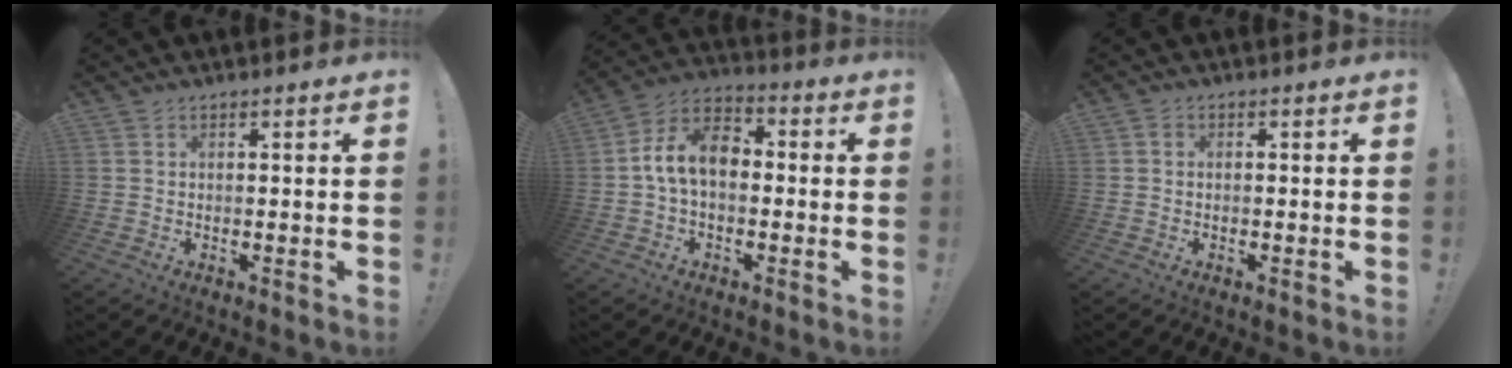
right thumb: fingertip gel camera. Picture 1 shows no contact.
{"total": 11.4, "force": [0.1, 7.2, 8.8], "torque": [-0.154, 0.016, 0.004]}
{"total": 0.8, "force": [-0.5, 0.6, 0.3], "torque": [-0.006, 0.003, -0.008]}